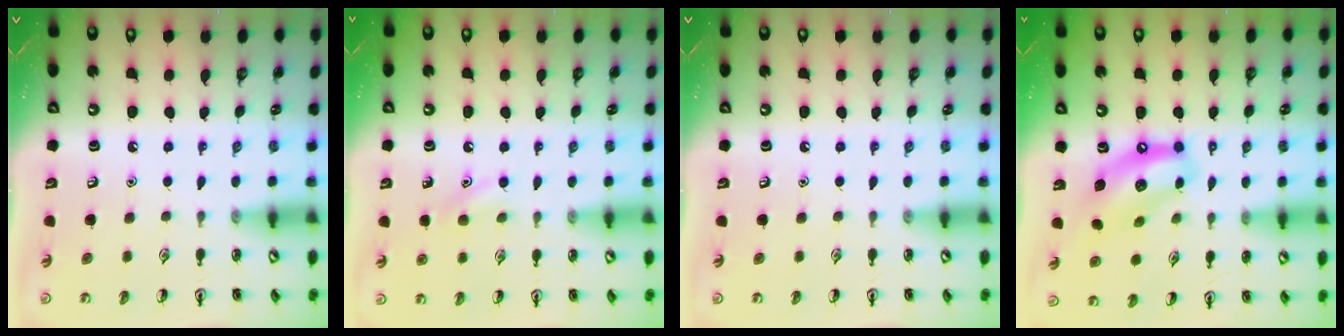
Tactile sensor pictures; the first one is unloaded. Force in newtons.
{"total": 5.9, "press": 5.6, "slide": 1.9}
{"total": 0.0}
{"total": 12.9, "press": 12.3, "slide": 4.0}